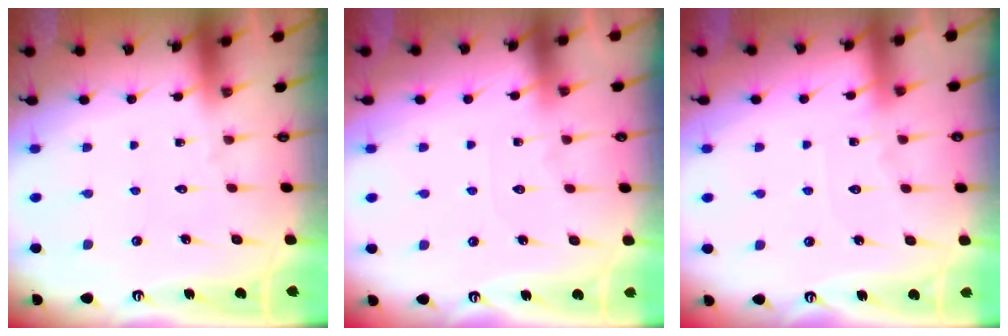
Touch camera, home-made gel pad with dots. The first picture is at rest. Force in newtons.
{"total": 5.9, "press": 5.8, "slide": 0.8}
{"total": 5.8, "press": 5.8, "slide": 0.6}